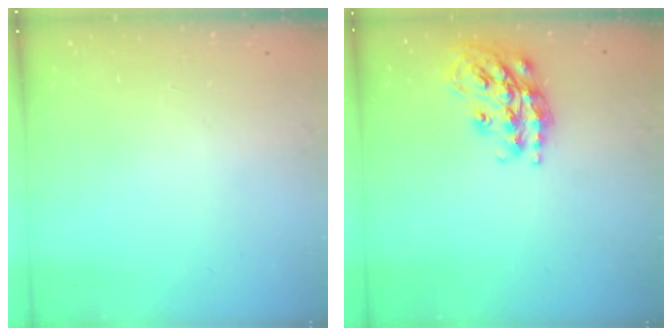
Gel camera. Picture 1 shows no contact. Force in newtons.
{"total": 18.0, "press": 17.9, "slide": 1.1}